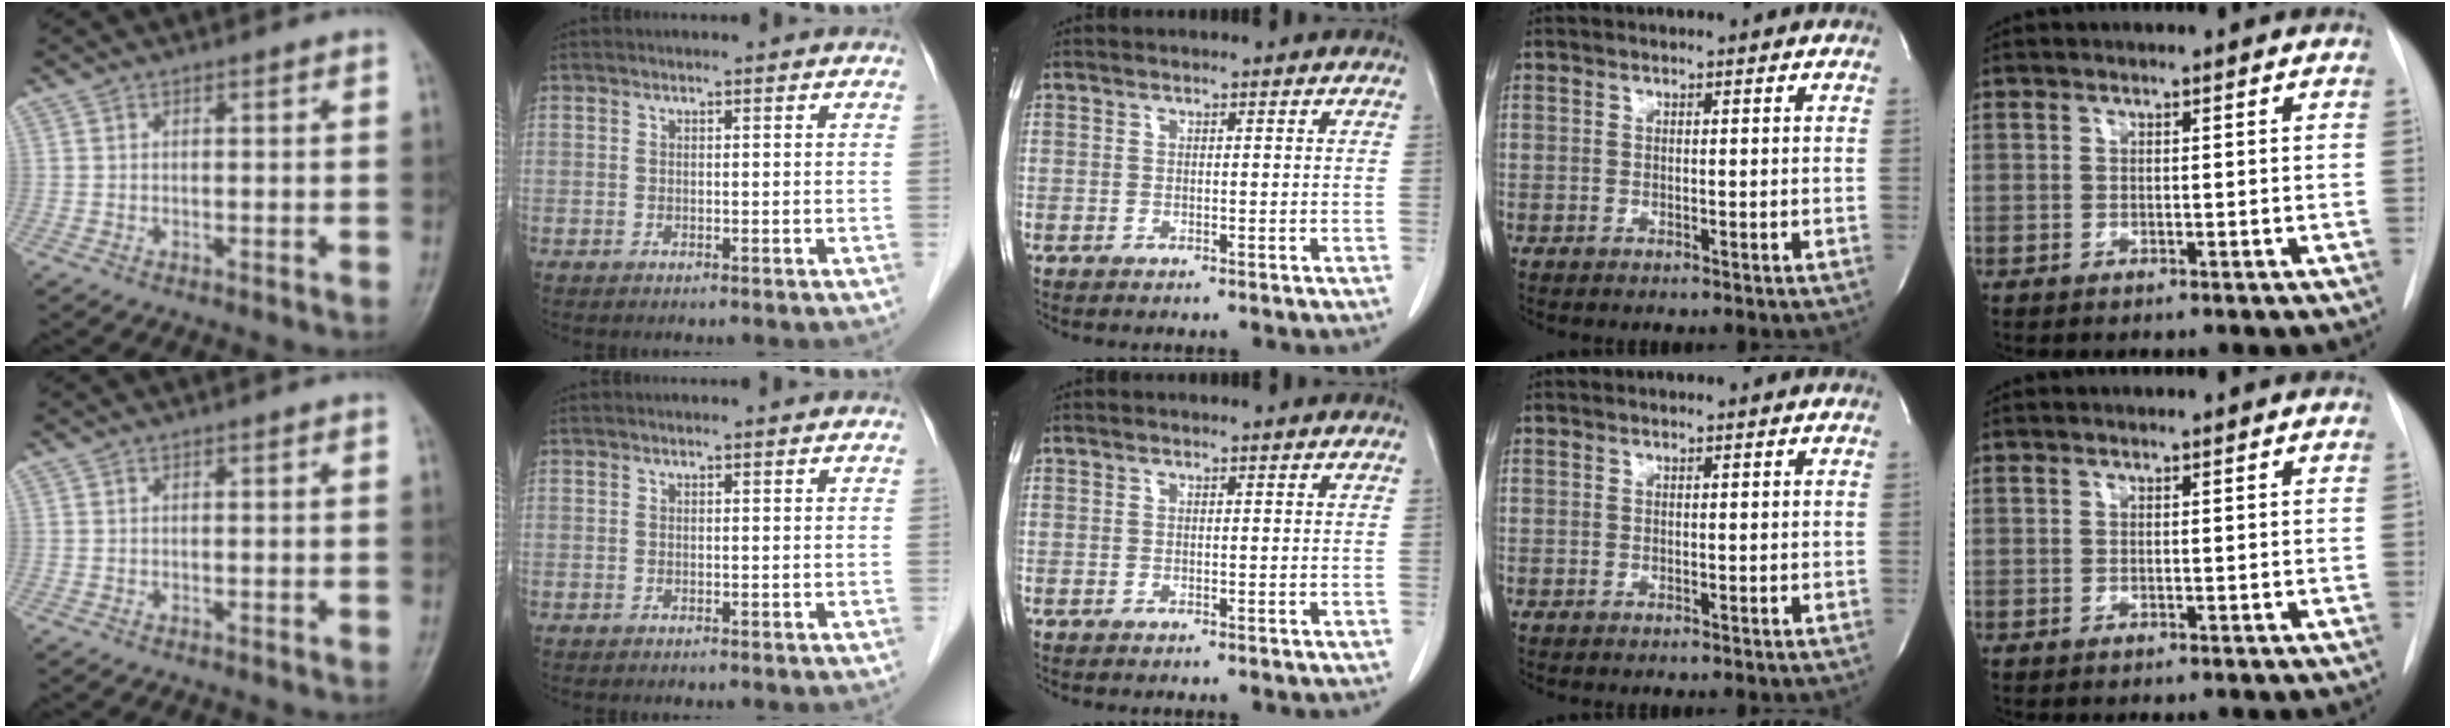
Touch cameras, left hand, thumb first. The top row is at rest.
{}